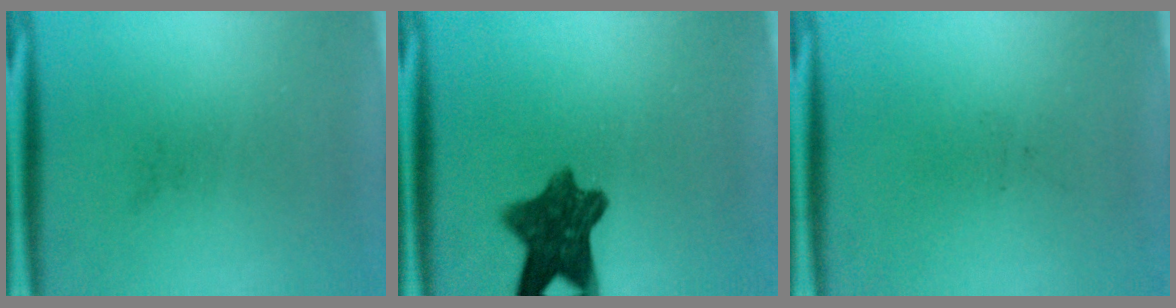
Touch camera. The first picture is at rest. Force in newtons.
{"total": 9.1}
{"total": 0.0}